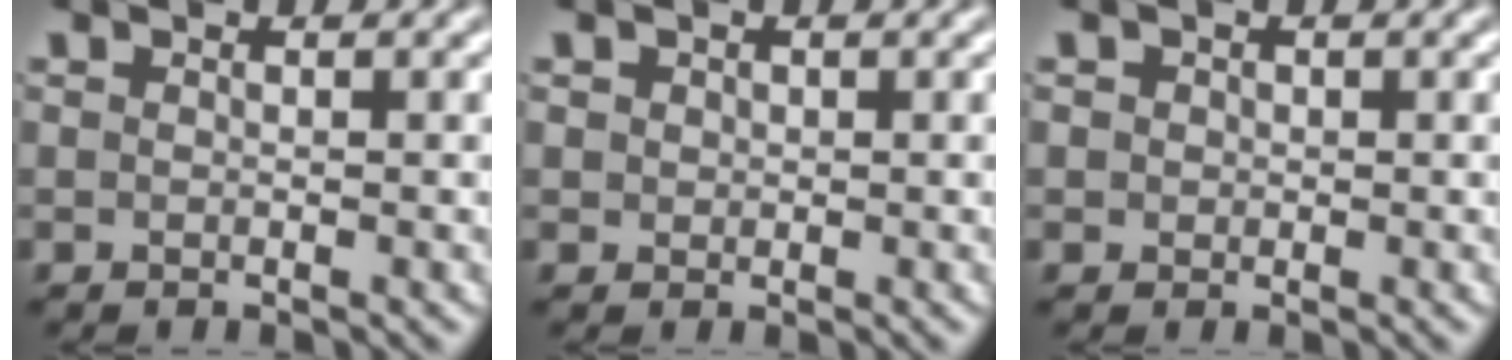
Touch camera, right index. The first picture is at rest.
{"total": 1.4, "force": [0.5, 1.2, 0.5], "torque": [-0.015, -0.007, 0.013]}
{"total": 1.8, "force": [0.2, 1.7, 0.5], "torque": [-0.018, -0.006, 0.004]}